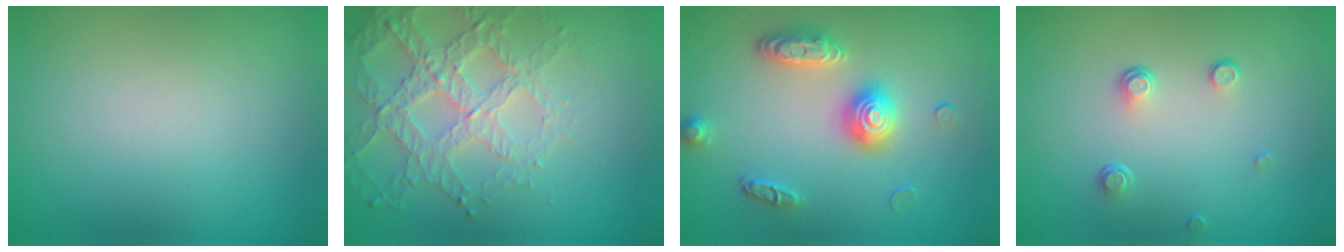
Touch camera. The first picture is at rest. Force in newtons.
{"total": 4.5, "press": 4.0, "slide": 2.0}
{"total": 3.2, "press": 3.2, "slide": 0.4}
{"total": 1.4, "press": 0.8, "slide": 1.2}